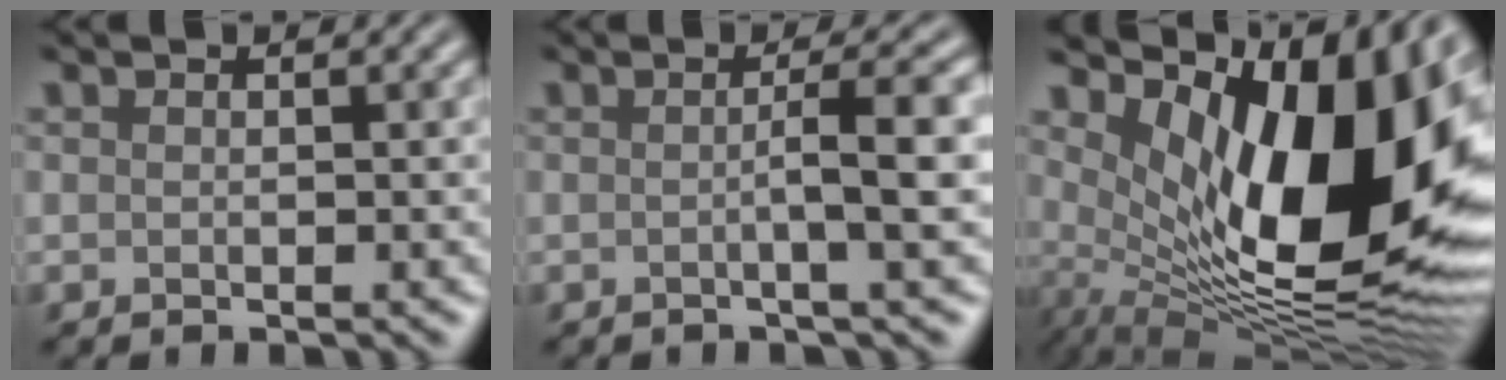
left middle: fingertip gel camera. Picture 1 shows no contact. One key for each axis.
{"total": 3.7, "fx": -0.1, "fy": 0.5, "fz": 3.6, "tx": -0.048, "ty": 0.001, "tz": -0.010}
{"total": 14.9, "fx": 3.5, "fy": 6.6, "fz": 12.9, "tx": -0.188, "ty": -0.021, "tz": 0.065}